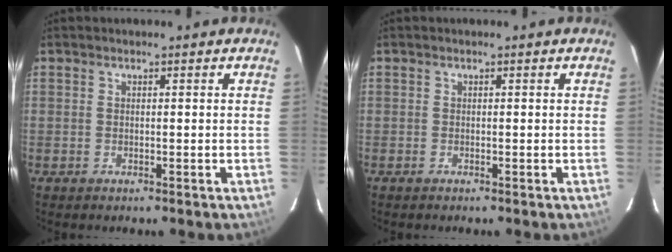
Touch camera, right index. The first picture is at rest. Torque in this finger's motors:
{"motor_torque": [-0.03, -0.03, 0.01, -0.01]}